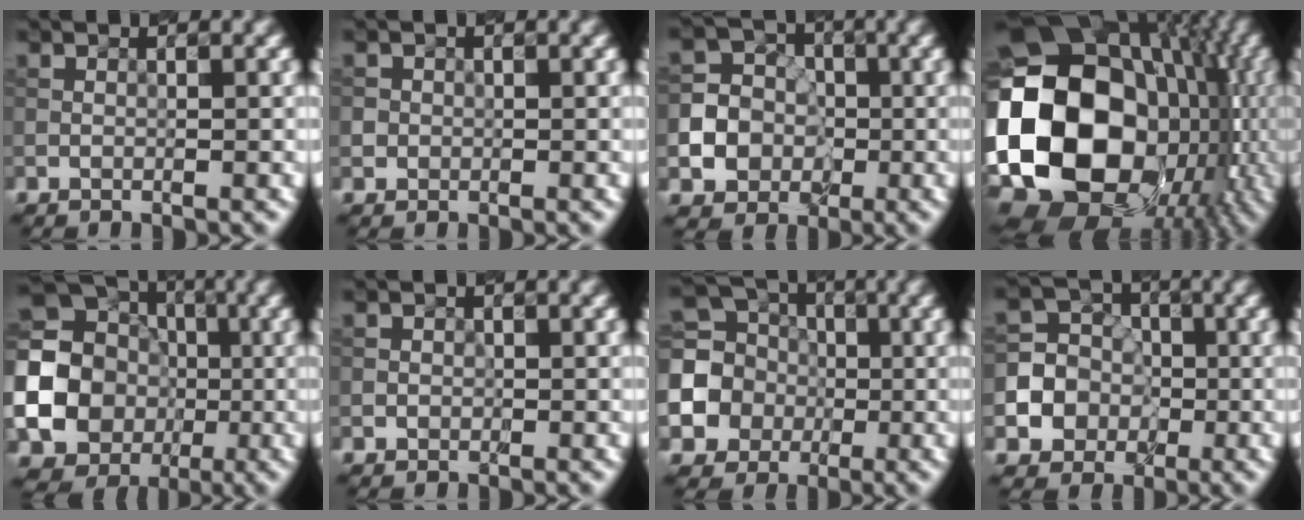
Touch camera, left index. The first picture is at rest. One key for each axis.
{"total": 1.1, "fx": 0.1, "fy": 1.1, "fz": 0.1, "tx": 0.011, "ty": 0.003, "tz": -0.005}
{"total": 8.8, "fx": -2.7, "fy": 8.2, "fz": 1.9, "tx": -0.047, "ty": -0.016, "tz": -0.062}
{"total": 22.9, "fx": -1.9, "fy": 17.6, "fz": 14.5, "tx": -0.311, "ty": -0.007, "tz": -0.032}
{"total": 24.6, "fx": -3.1, "fy": 23.5, "fz": 6.8, "tx": -0.172, "ty": -0.013, "tz": -0.111}
{"total": 1.0, "fx": 0.0, "fy": 0.9, "fz": 0.2, "tx": 0.010, "ty": 0.002, "tz": -0.004}
{"total": 9.5, "fx": -1.0, "fy": 8.7, "fz": 3.7, "tx": -0.101, "ty": -0.003, "tz": -0.046}
{"total": 7.3, "fx": -2.2, "fy": 6.8, "fz": 1.3, "tx": -0.026, "ty": 0.003, "tz": -0.059}